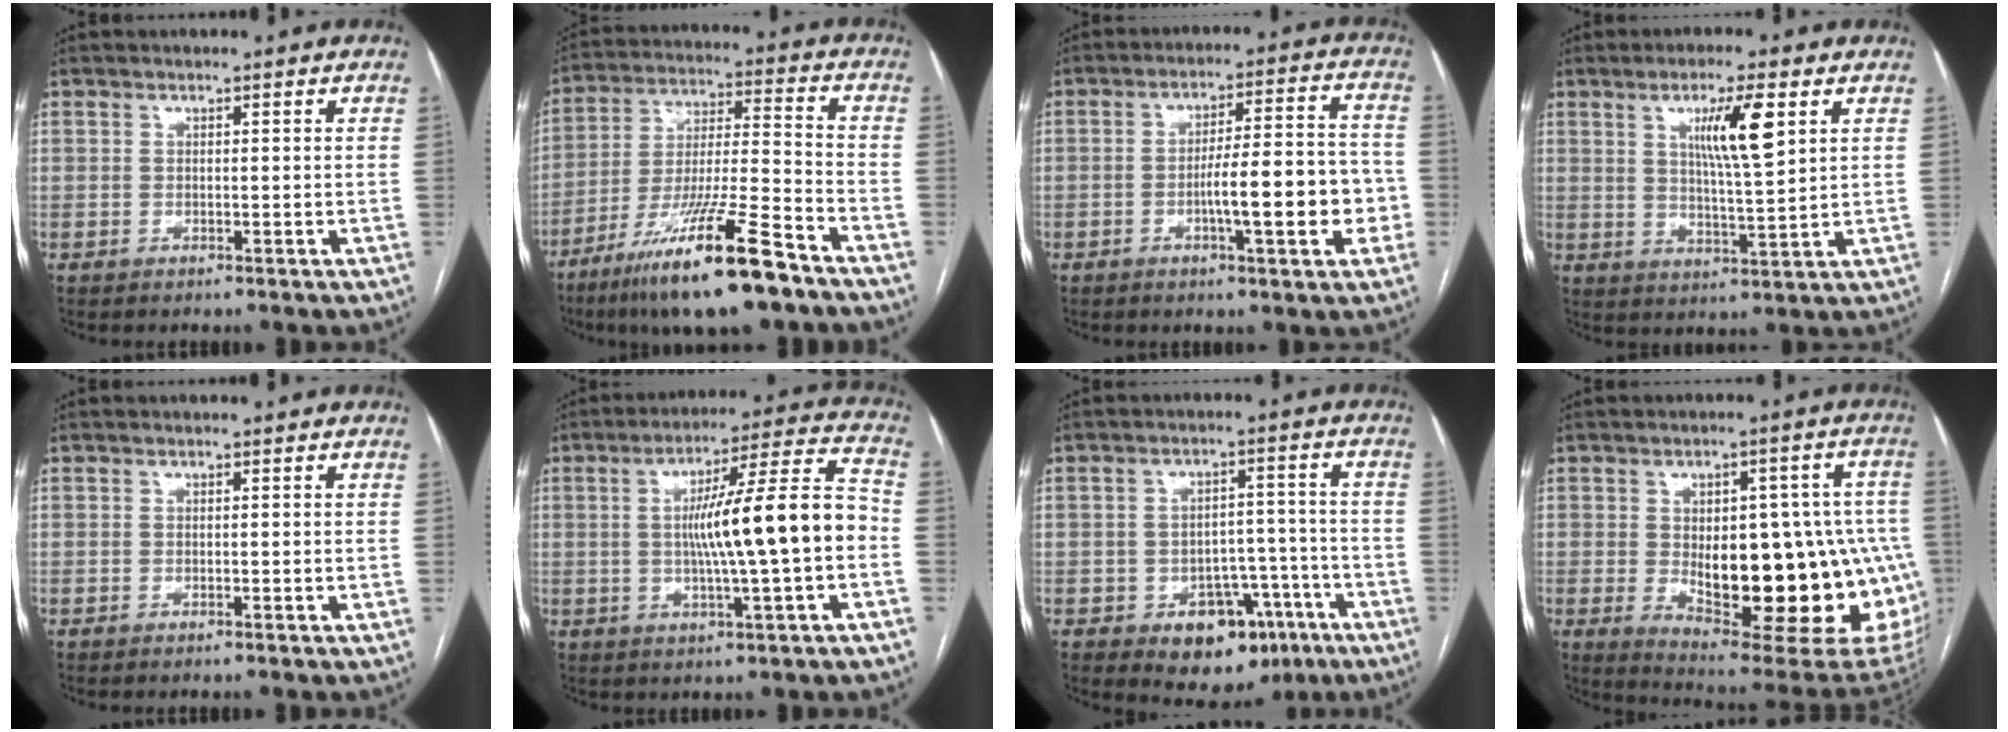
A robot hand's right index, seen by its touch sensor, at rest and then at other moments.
{"total": 18.5, "force": [-12.2, 1.1, 13.8], "torque": [-0.248, -0.034, -0.218]}
{"total": 13.7, "force": [-3.5, 2.1, 13.0], "torque": [-0.200, 0.018, -0.051]}
{"total": 8.4, "force": [3.3, 0.5, 7.7], "torque": [-0.135, -0.003, 0.057]}
{"total": 0.0}
{"total": 14.3, "force": [-1.3, 0.3, 14.3], "torque": [-0.223, 0.019, -0.022]}
{"total": 10.6, "force": [-5.5, 6.7, 6.0], "torque": [-0.062, 0.024, -0.066]}
{"total": 25.7, "force": [-3.6, 10.2, 23.3], "torque": [-0.239, 0.010, -0.019]}